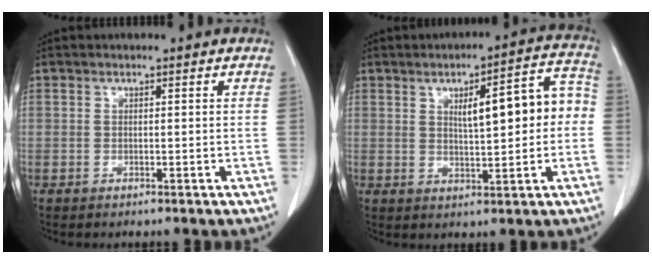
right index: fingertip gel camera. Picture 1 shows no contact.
{"total": 10.5, "force": [1.0, 2.7, 10.0], "torque": [-0.135, 0.035, 0.017]}